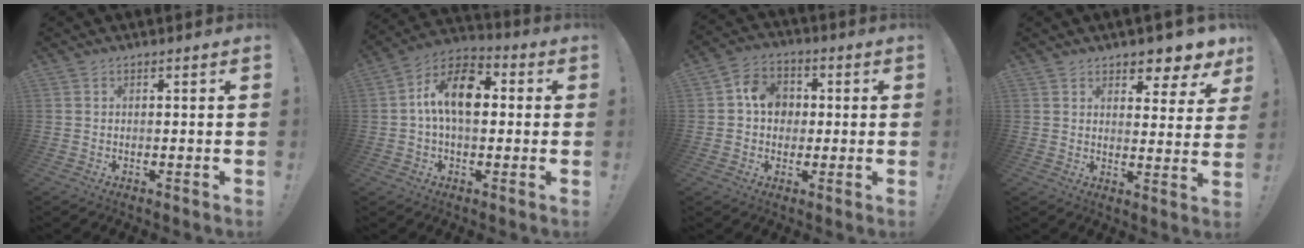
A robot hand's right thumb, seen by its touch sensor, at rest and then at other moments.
{"total": 13.9, "force": [2.1, 8.0, 11.1], "torque": [-0.191, 0.012, 0.037]}
{"total": 9.4, "force": [1.2, 8.0, 4.7], "torque": [-0.072, 0.013, 0.029]}
{"total": 6.2, "force": [5.4, 2.4, 1.9], "torque": [-0.022, -0.052, 0.097]}